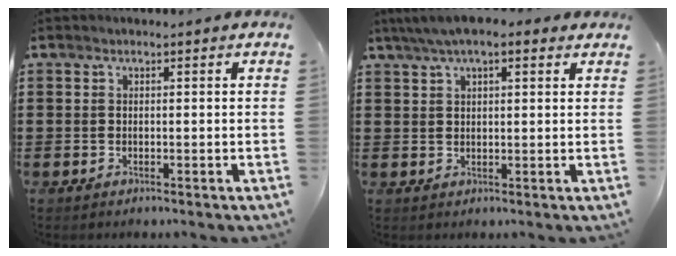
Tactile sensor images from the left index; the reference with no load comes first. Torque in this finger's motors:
{"motor_torque": [2.08, -0.07, 0.53, 0.07]}